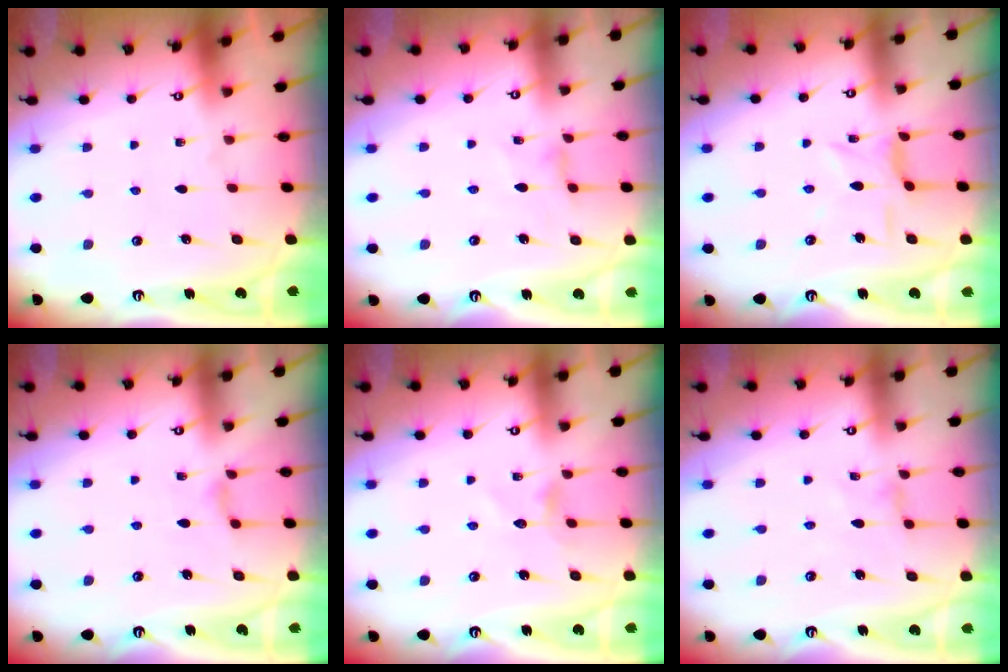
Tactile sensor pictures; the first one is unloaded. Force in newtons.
{"total": 2.5, "press": 2.4, "slide": 0.4}
{"total": 4.0, "press": 3.9, "slide": 0.5}
{"total": 2.5, "press": 2.4, "slide": 0.5}
{"total": 3.9, "press": 3.9, "slide": 0.4}
{"total": 0.0}